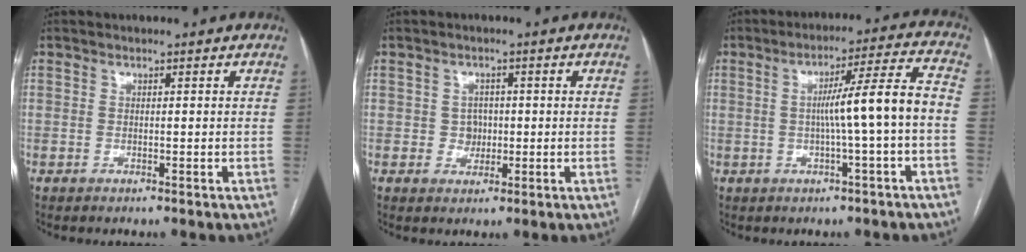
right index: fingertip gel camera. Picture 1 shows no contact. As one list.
[{"total": 2.6, "force": [-0.1, 2.4, 1.0], "torque": [-0.008, 0.005, 0.000]}, {"total": 9.7, "force": [-1.2, -0.9, 9.6], "torque": [-0.148, 0.021, -0.015]}]